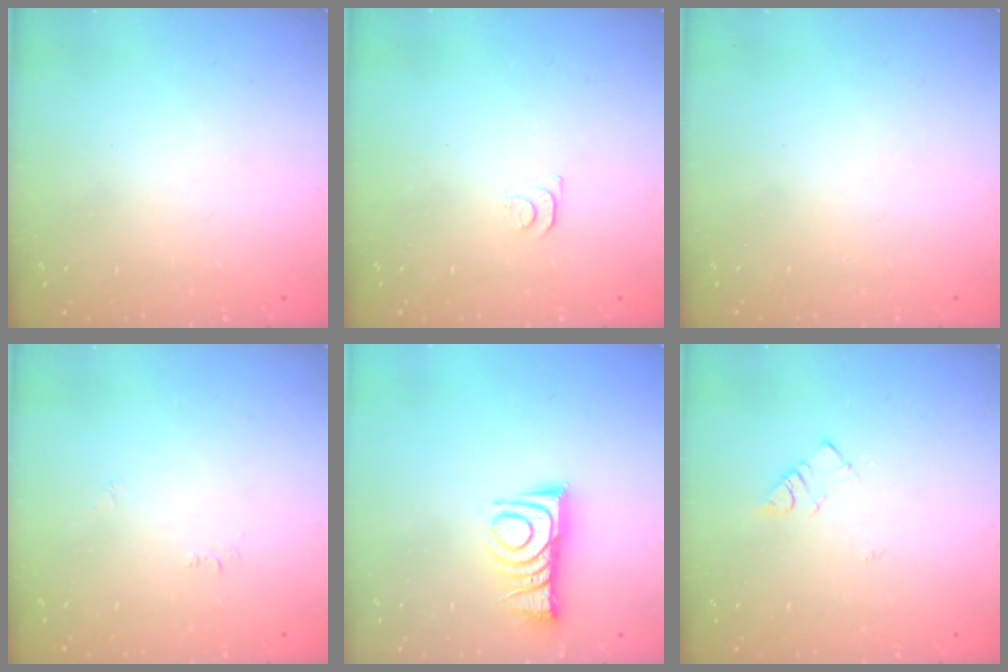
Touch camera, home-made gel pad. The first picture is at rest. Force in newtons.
{"total": 4.3, "press": 4.2, "slide": 0.5}
{"total": 1.6, "press": 1.6, "slide": 0.1}
{"total": 4.0, "press": 4.0, "slide": 0.6}
{"total": 9.9, "press": 9.9, "slide": 0.8}
{"total": 2.8, "press": 2.7, "slide": 0.4}